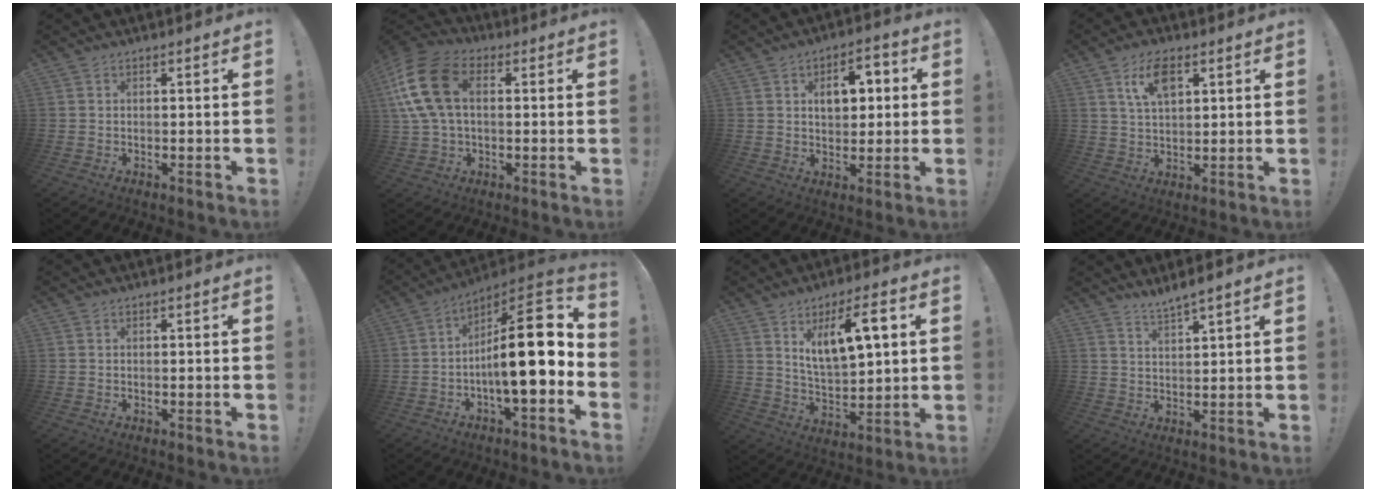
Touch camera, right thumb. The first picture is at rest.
{"total": 16.5, "force": [3.7, 10.6, 12.0], "torque": [-0.245, 0.009, 0.067]}
{"total": 8.8, "force": [1.8, 6.1, 6.0], "torque": [-0.084, 0.009, 0.029]}
{"total": 8.0, "force": [3.6, 4.0, 5.9], "torque": [-0.107, 0.001, 0.064]}
{"total": 0.0}
{"total": 18.9, "force": [-0.7, 5.5, 18.1], "torque": [-0.271, 0.007, -0.015]}
{"total": 13.0, "force": [5.9, 4.5, 10.6], "torque": [-0.177, -0.013, 0.099]}
{"total": 4.2, "force": [3.8, -0.1, 1.9], "torque": [-0.031, -0.025, 0.064]}